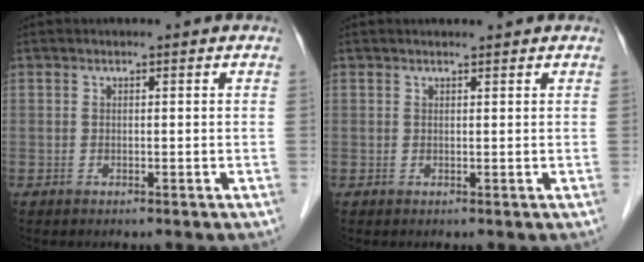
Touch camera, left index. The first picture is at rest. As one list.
[{"total": 1.5, "force": [1.4, 0.0, 0.4], "torque": [-0.007, 0.009, 0.023]}]